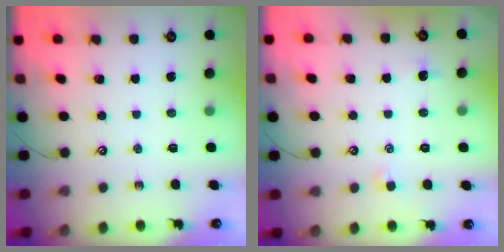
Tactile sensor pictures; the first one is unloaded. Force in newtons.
{"total": 0.8, "press": 0.6, "slide": 0.5}